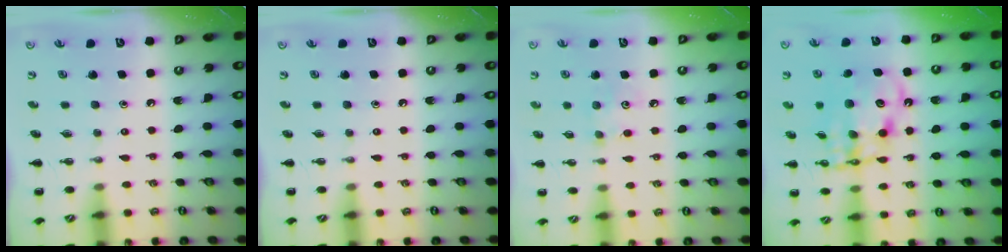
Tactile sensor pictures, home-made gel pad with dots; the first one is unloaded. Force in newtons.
{"total": 0.0}
{"total": 4.8, "press": 4.7, "slide": 1.1}
{"total": 12.6, "press": 12.2, "slide": 3.0}